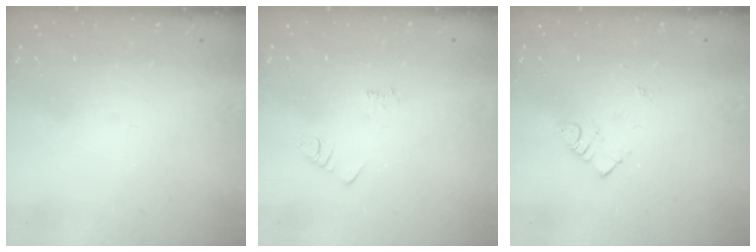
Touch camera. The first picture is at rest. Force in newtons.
{"total": 2.2, "press": 2.1, "slide": 0.4}
{"total": 3.9, "press": 3.8, "slide": 0.5}